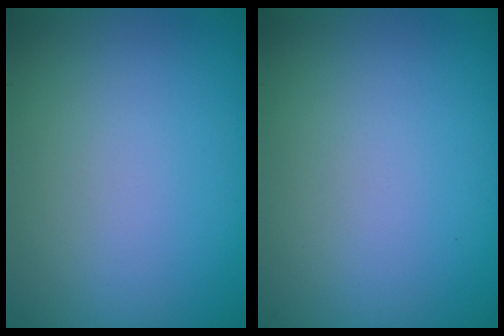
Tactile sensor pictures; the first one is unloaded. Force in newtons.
{"total": 0.0}